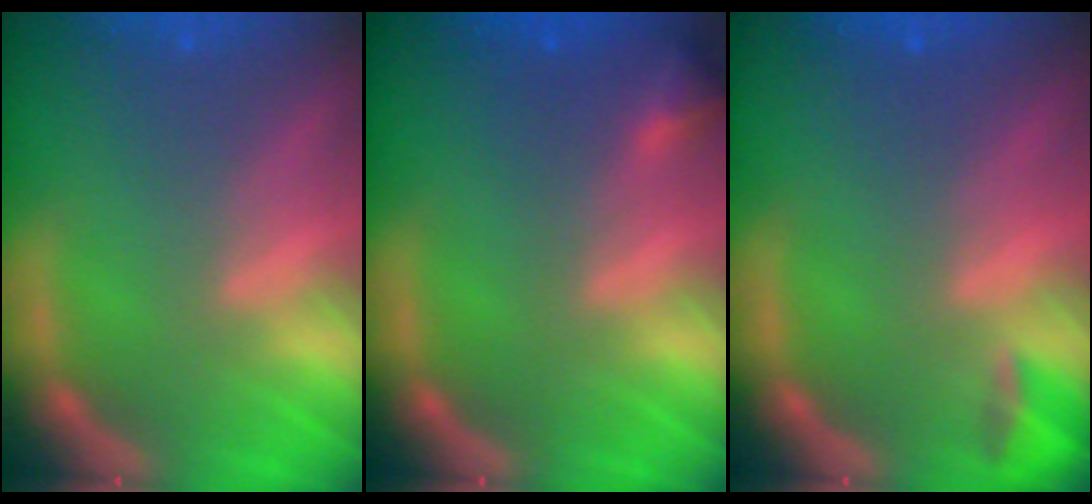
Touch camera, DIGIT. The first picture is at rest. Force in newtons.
{"total": 1.4}
{"total": 1.9}